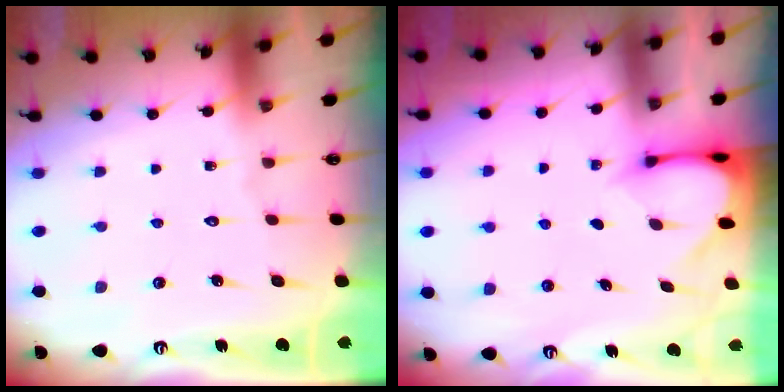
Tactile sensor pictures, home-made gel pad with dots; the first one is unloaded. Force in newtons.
{"total": 3.0, "press": 3.0, "slide": 0.3}